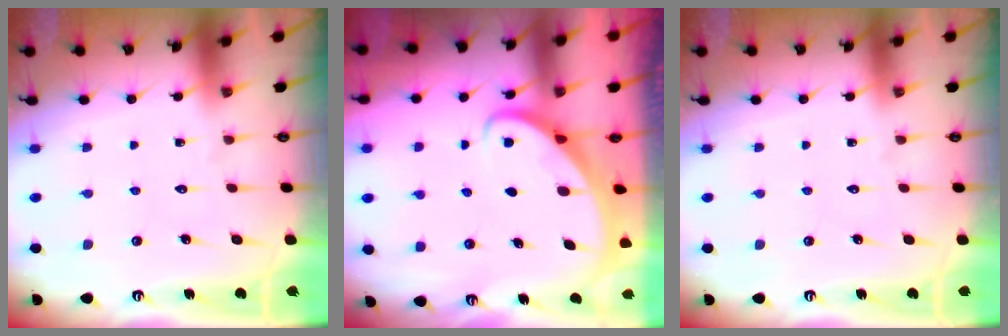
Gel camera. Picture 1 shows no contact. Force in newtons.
{"total": 2.8, "press": 2.8, "slide": 0.2}
{"total": 0.0}